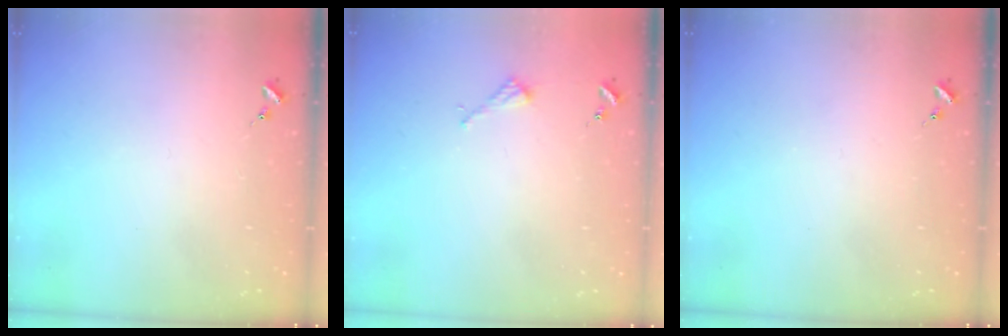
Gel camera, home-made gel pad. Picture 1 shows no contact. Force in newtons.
{"total": 2.2, "press": 2.2, "slide": 0.2}
{"total": 0.0}